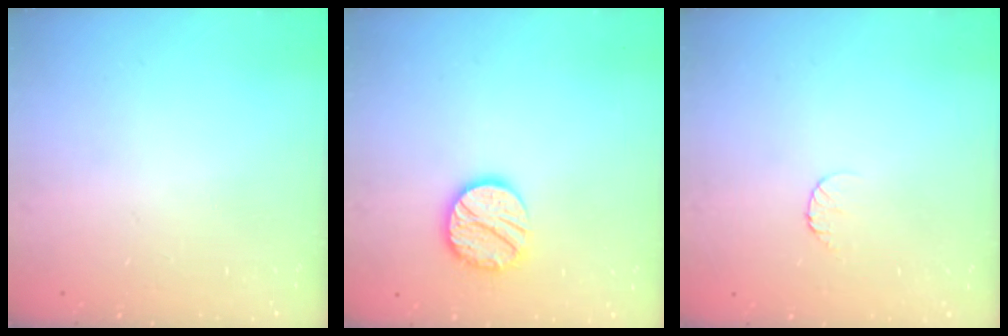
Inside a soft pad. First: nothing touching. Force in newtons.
{"total": 13.1, "press": 13.1, "slide": 1.2}
{"total": 5.2, "press": 5.2, "slide": 0.5}